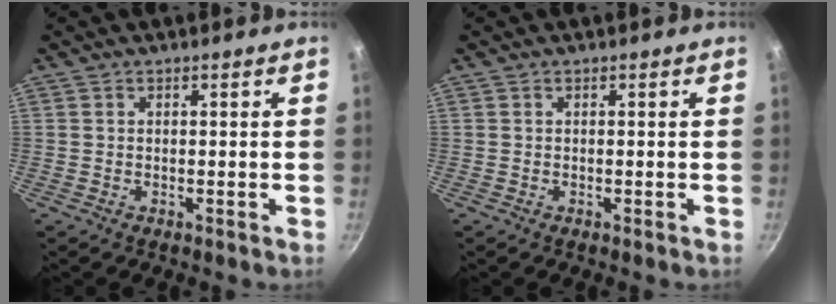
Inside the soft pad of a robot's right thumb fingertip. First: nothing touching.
{"total": 0.0}